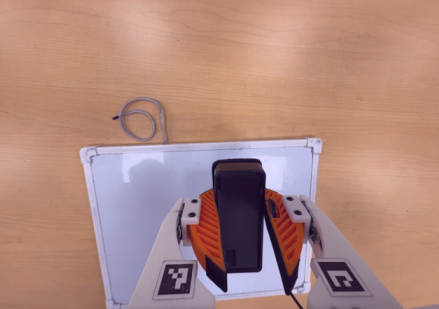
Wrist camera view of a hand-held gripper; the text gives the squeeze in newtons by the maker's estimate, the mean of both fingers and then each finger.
{"total": 11.5, "left": 10.2, "right": 12.7}